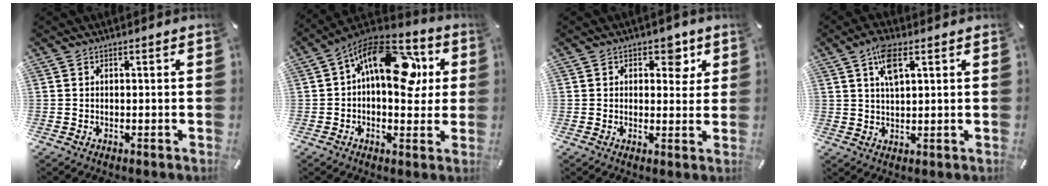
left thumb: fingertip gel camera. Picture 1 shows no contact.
{"total": 19.5, "force": [5.0, 11.2, 15.2], "torque": [-0.207, -0.007, 0.085]}
{"total": 5.6, "force": [2.5, 3.9, 3.2], "torque": [-0.016, -0.011, 0.033]}
{"total": 6.3, "force": [3.0, 2.5, 4.9], "torque": [-0.098, 0.003, 0.052]}